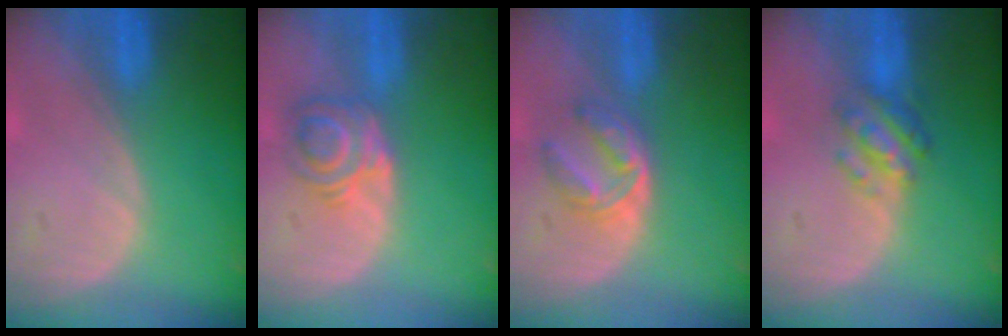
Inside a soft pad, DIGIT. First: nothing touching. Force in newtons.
{"total": 5.8, "press": 4.9, "slide": 3.0}
{"total": 5.1, "press": 4.7, "slide": 1.9}
{"total": 5.1, "press": 5.0, "slide": 1.2}